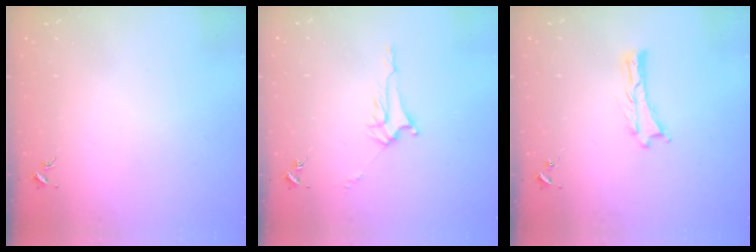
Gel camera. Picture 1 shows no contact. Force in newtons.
{"total": 3.0, "press": 3.0, "slide": 0.3}
{"total": 0.0}